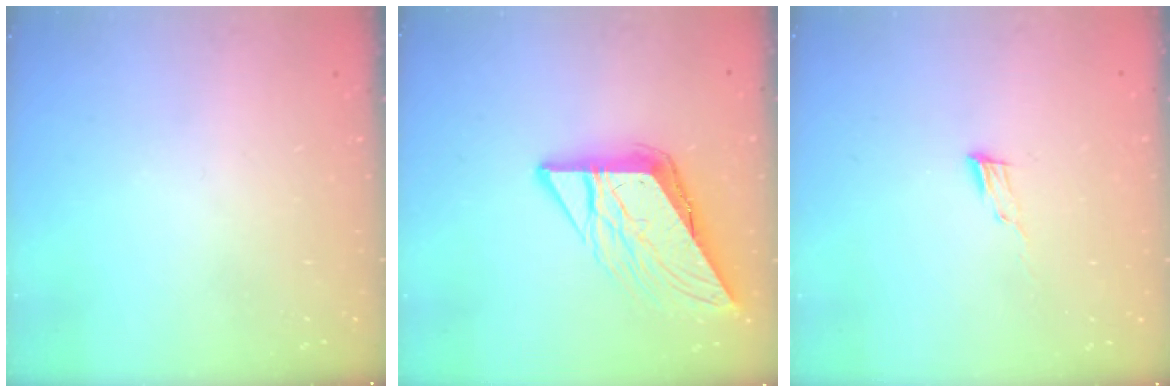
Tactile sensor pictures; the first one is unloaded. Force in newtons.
{"total": 10.9, "press": 10.8, "slide": 1.1}
{"total": 4.8, "press": 4.7, "slide": 1.0}